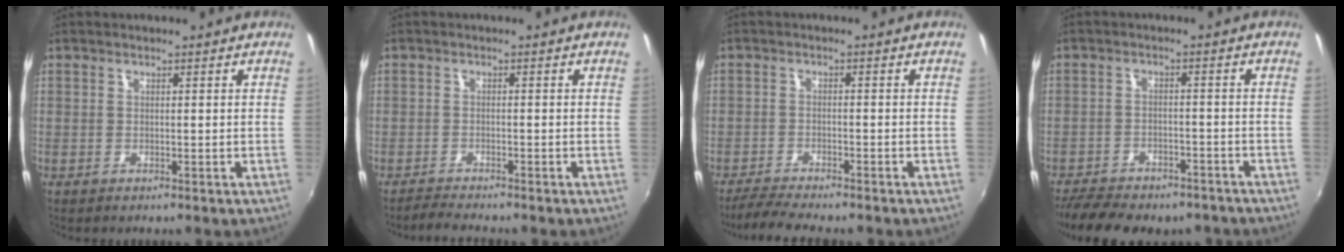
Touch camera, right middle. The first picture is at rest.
{"total": 2.4, "force": [-2.4, 0.2, 0.3], "torque": [-0.020, -0.004, -0.046]}
{"total": 5.3, "force": [-4.8, 0.5, 2.0], "torque": [-0.062, -0.008, -0.086]}
{"total": 15.7, "force": [-12.8, 5.9, 6.9], "torque": [-0.156, -0.020, -0.178]}